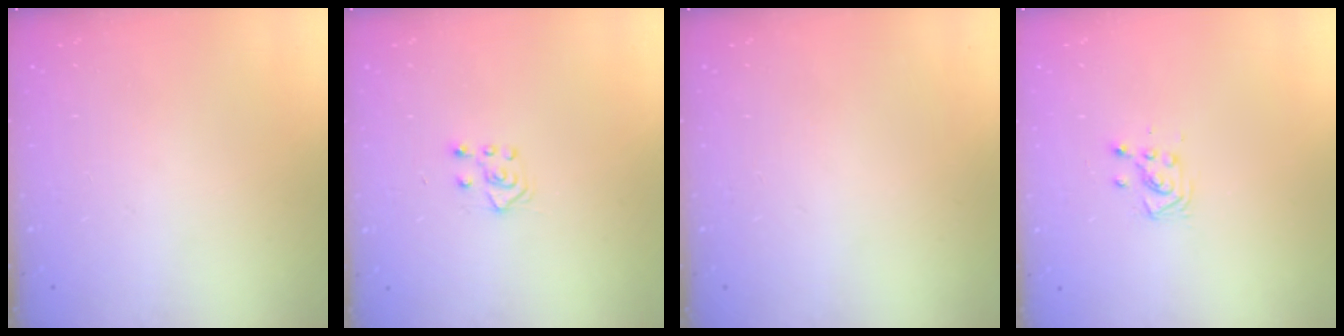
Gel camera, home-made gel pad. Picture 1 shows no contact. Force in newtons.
{"total": 4.8, "press": 4.7, "slide": 0.7}
{"total": 0.0}
{"total": 4.0, "press": 4.0, "slide": 0.4}